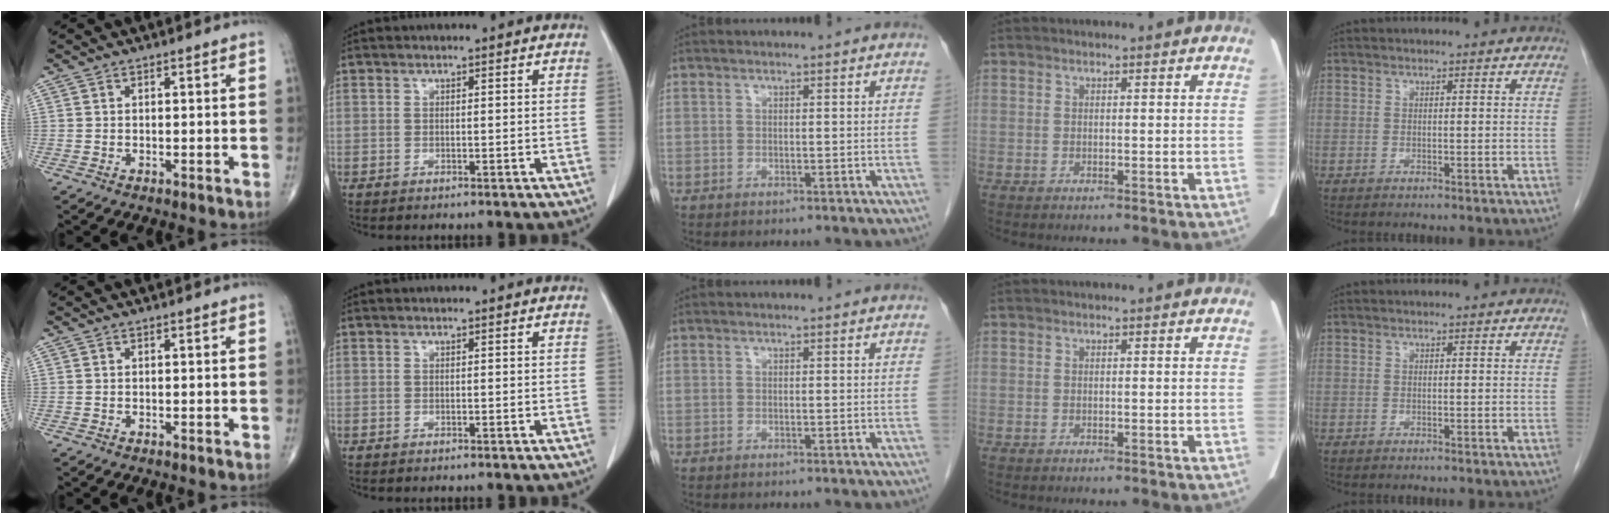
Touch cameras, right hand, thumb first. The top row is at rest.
{}